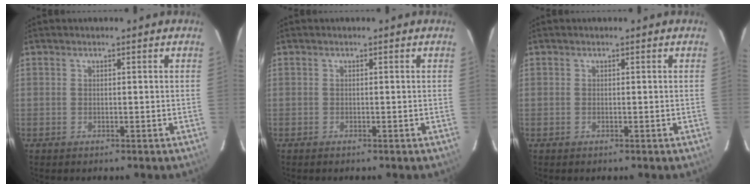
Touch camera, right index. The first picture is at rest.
{"total": 0.0}
{"total": 0.0}